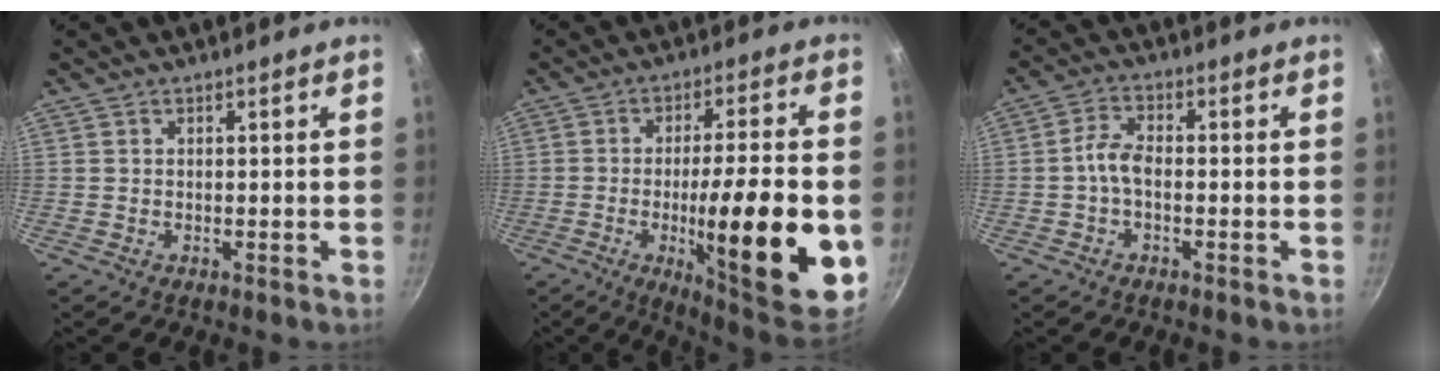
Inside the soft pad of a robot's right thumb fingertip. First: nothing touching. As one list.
[{"total": 22.1, "force": [-4.7, 4.9, 21.0], "torque": [-0.289, 0.011, -0.066]}, {"total": 4.1, "force": [-1.2, 2.1, 3.3], "torque": [-0.067, 0.020, -0.030]}]